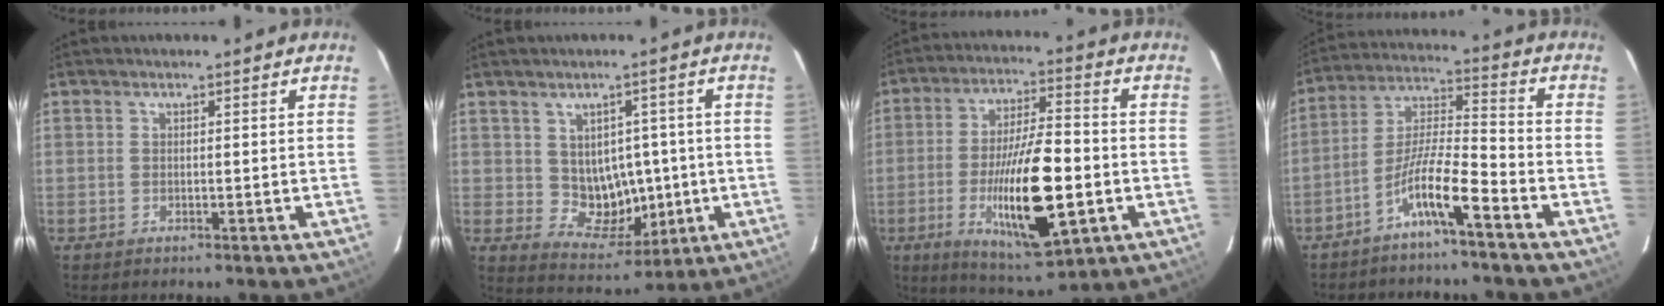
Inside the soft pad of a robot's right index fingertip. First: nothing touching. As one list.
[{"total": 8.0, "force": [0.3, 6.1, 5.2], "torque": [-0.073, 0.012, 0.028]}, {"total": 17.3, "force": [-4.3, 3.8, 16.3], "torque": [-0.291, -0.012, -0.062]}, {"total": 8.8, "force": [-5.5, 0.0, 6.9], "torque": [-0.136, 0.006, -0.108]}]